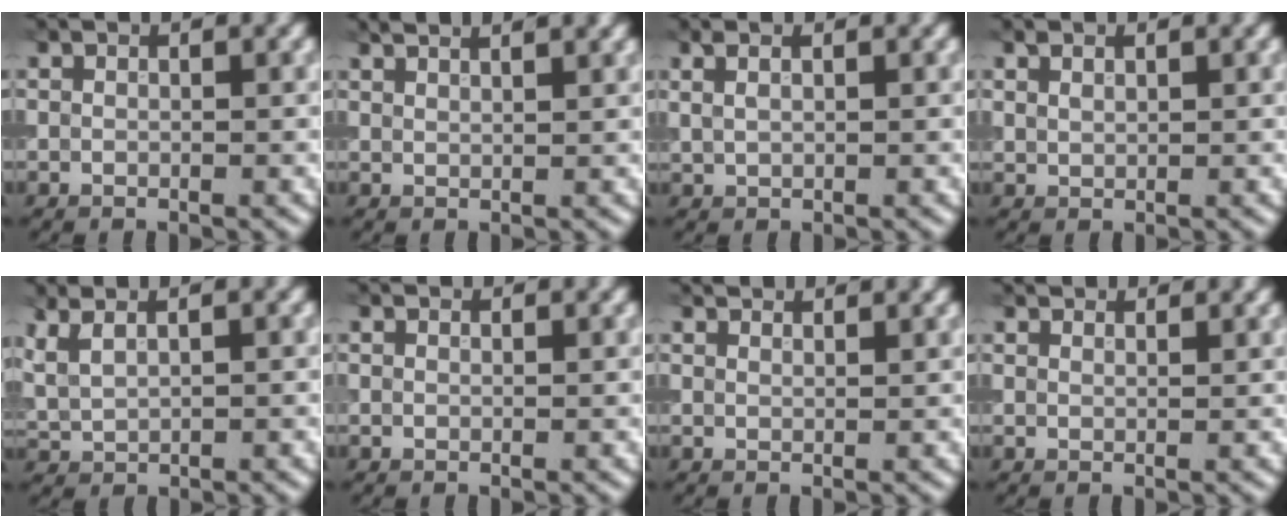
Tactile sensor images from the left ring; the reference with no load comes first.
{"total": 3.5, "force": [2.8, 0.9, 1.8], "torque": [-0.016, 0.025, 0.021]}
{"total": 1.6, "force": [0.8, 0.6, 1.2], "torque": [-0.031, 0.005, 0.021]}
{"total": 1.0, "force": [0.7, 0.5, 0.4], "torque": [-0.012, 0.003, 0.017]}
{"total": 2.5, "force": [1.8, 0.6, 1.6], "torque": [-0.048, 0.013, 0.038]}
{"total": 0.6, "force": [0.6, 0.1, 0.0], "torque": [-0.005, 0.001, 0.011]}
{"total": 2.9, "force": [2.8, 0.5, 0.9], "torque": [-0.022, -0.002, 0.049]}
{"total": 3.4, "force": [3.1, 1.0, 1.0], "torque": [-0.032, -0.002, 0.058]}